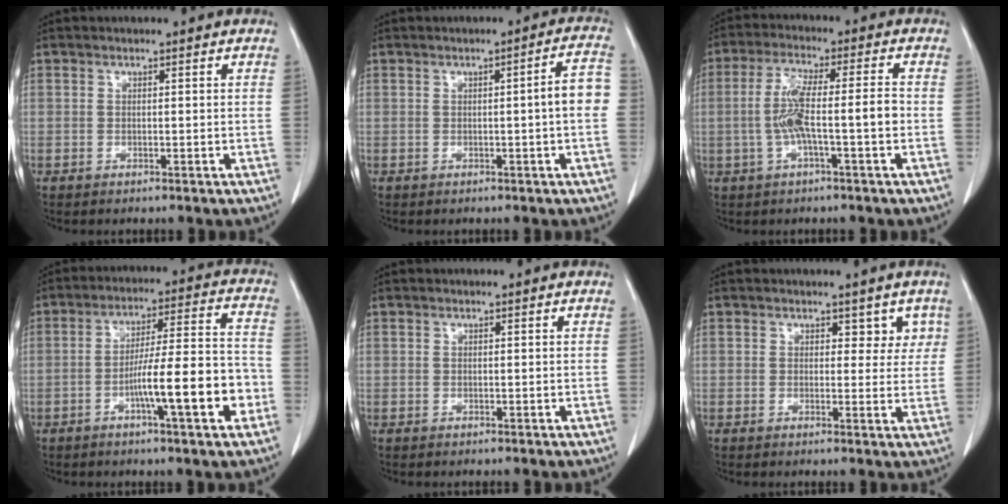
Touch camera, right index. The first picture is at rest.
{"total": 5.0, "force": [-0.4, -0.1, 4.9], "torque": [-0.060, 0.010, -0.007]}
{"total": 7.9, "force": [-1.4, 0.7, 7.7], "torque": [-0.152, 0.019, -0.026]}
{"total": 13.1, "force": [-4.5, 0.9, 12.2], "torque": [-0.192, 0.010, -0.070]}
{"total": 0.0}
{"total": 3.3, "force": [1.8, 2.3, 1.7], "torque": [0.005, -0.001, 0.017]}